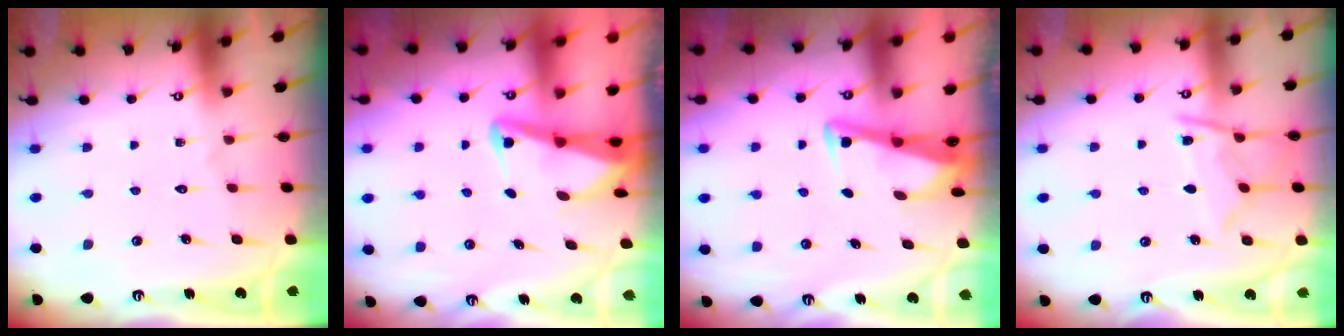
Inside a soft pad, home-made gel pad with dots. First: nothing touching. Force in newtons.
{"total": 3.0, "press": 3.0, "slide": 0.7}
{"total": 3.4, "press": 3.4, "slide": 0.3}
{"total": 10.0, "press": 9.9, "slide": 1.0}